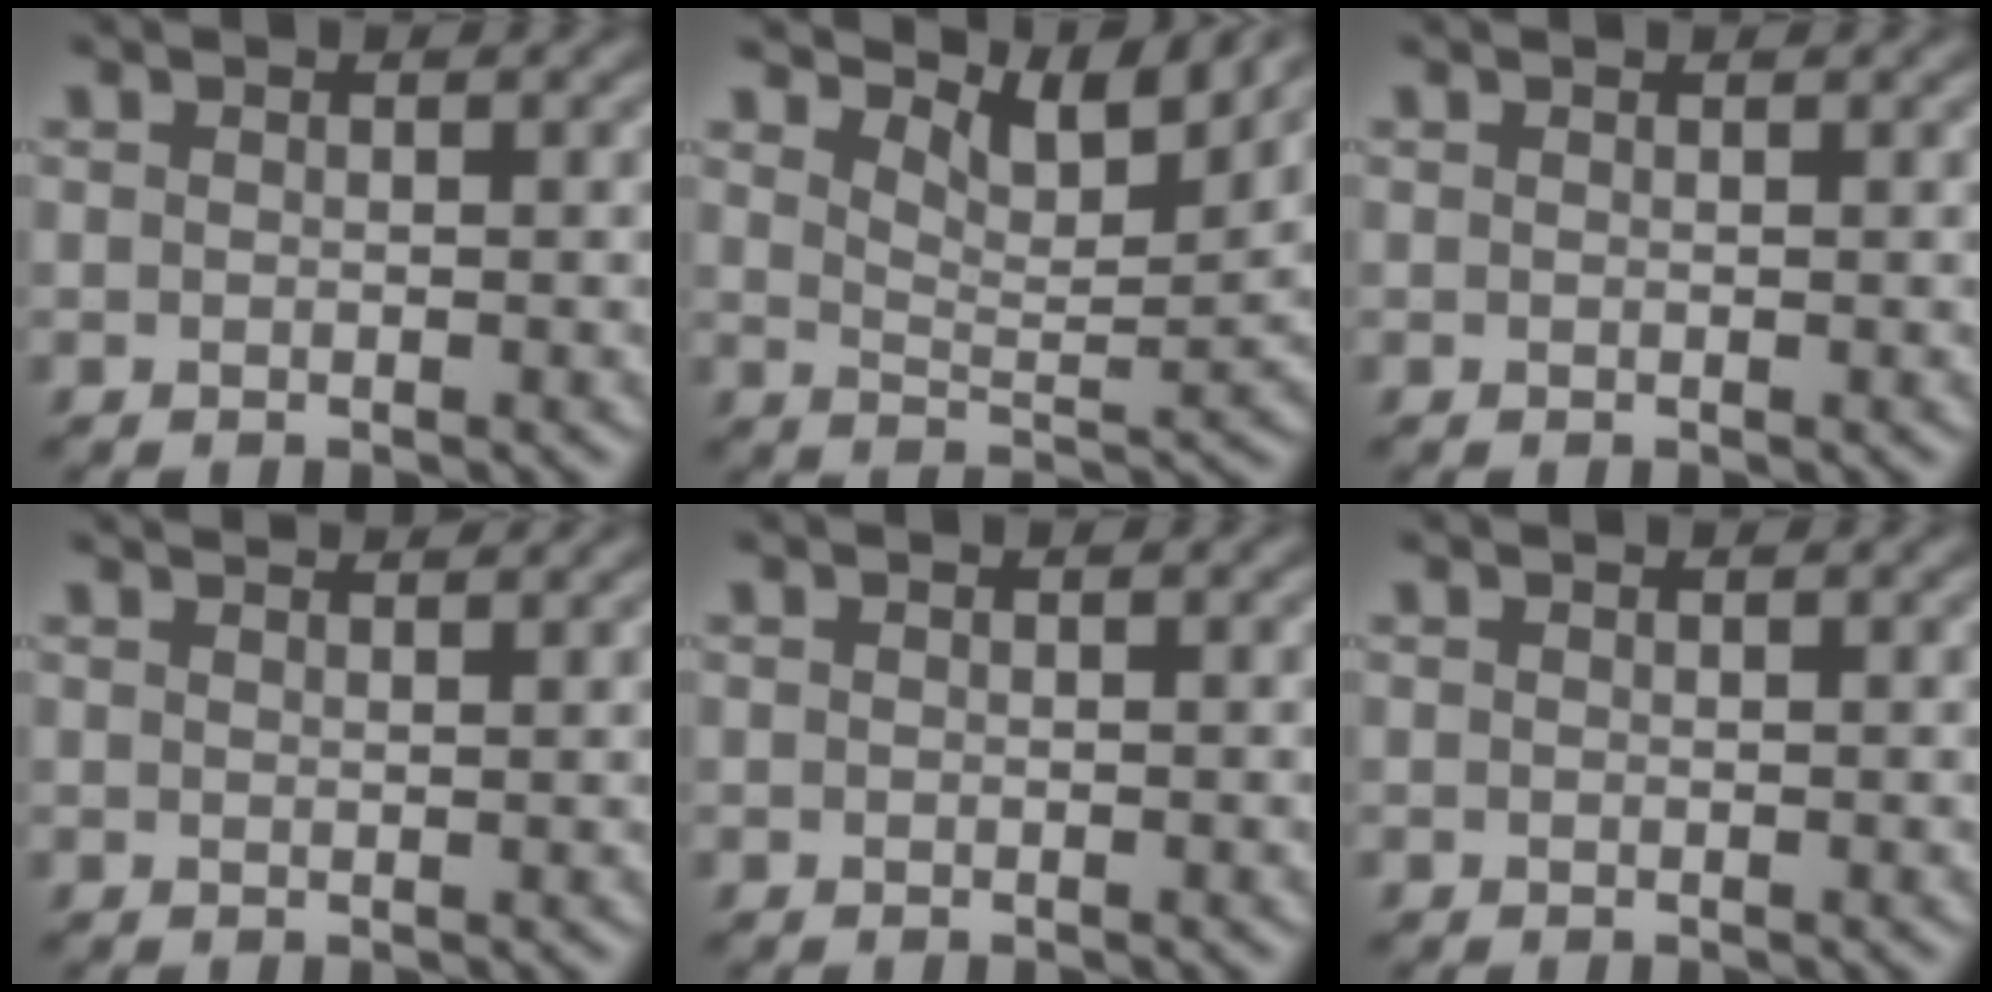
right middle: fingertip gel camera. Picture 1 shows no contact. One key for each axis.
{"total": 6.1, "fx": 4.9, "fy": 1.5, "fz": 3.3, "tx": -0.061, "ty": -0.001, "tz": 0.076}
{"total": 0.5, "fx": 0.5, "fy": 0.0, "fz": 0.1, "tx": -0.002, "ty": 0.001, "tz": 0.006}
{"total": 2.5, "fx": 2.3, "fy": 0.5, "fz": 0.9, "tx": -0.003, "ty": 0.003, "tz": 0.016}
{"total": 0.0}
{"total": 0.0}